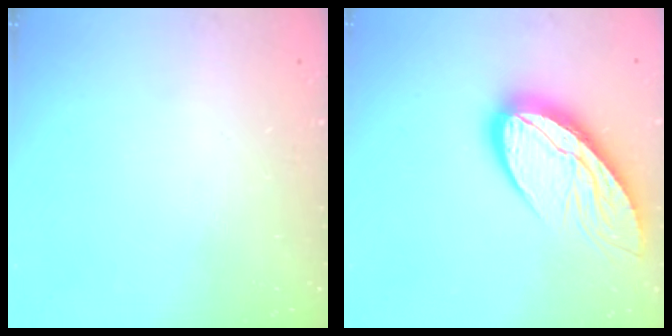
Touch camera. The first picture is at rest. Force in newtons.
{"total": 15.7, "press": 15.6, "slide": 1.9}